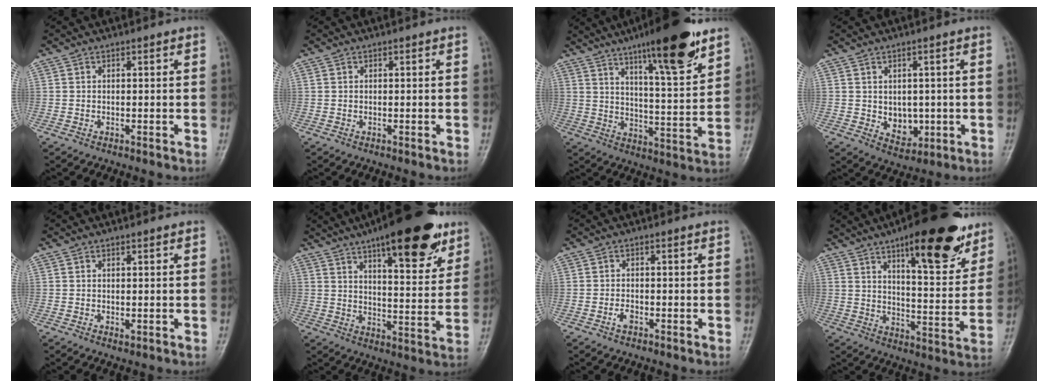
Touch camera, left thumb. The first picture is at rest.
{"total": 0.0}
{"total": 17.1, "force": [11.0, 3.0, 12.8], "torque": [-0.177, -0.057, 0.174]}
{"total": 5.5, "force": [-0.3, 4.2, 3.5], "torque": [-0.026, -0.008, 0.011]}
{"total": 1.2, "force": [0.2, 0.5, 1.0], "torque": [-0.014, -0.004, 0.006]}
{"total": 20.8, "force": [12.6, 7.0, 15.0], "torque": [-0.183, -0.044, 0.185]}
{"total": 1.6, "force": [-0.9, 0.9, 1.1], "torque": [-0.022, 0.005, -0.018]}
{"total": 20.2, "force": [12.3, 6.4, 14.7], "torque": [-0.169, -0.055, 0.182]}